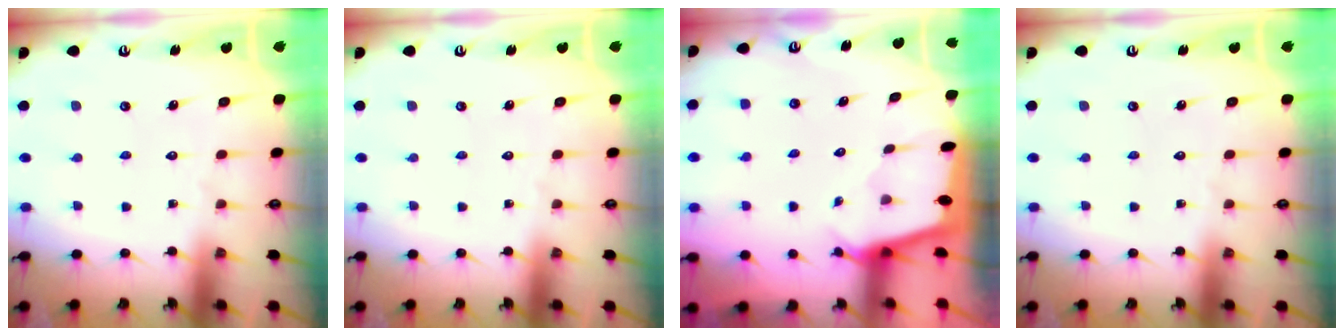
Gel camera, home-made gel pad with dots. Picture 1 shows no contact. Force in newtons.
{"total": 0.0}
{"total": 1.7, "press": 1.7, "slide": 0.2}
{"total": 0.0}